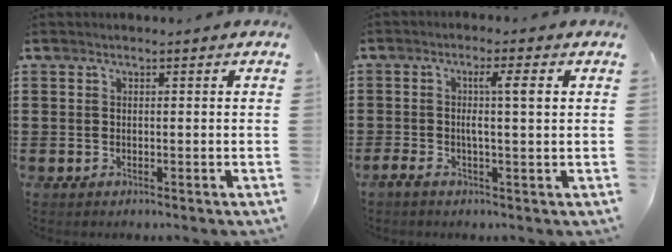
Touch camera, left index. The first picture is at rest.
{"total": 4.5, "force": [0.6, 0.1, 4.5], "torque": [-0.078, -0.003, 0.004]}